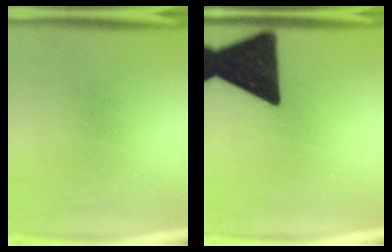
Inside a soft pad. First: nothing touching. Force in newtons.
{"total": 19.1}